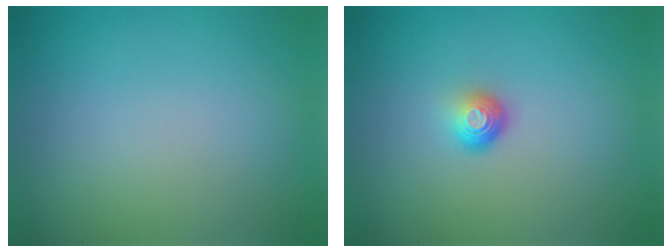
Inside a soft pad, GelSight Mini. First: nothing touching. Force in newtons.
{"total": 1.7, "press": 1.1, "slide": 1.3}